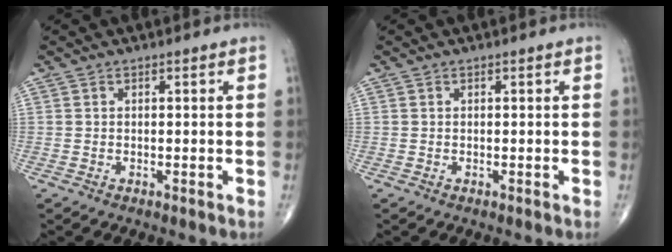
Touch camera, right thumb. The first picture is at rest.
{"total": 0.0}